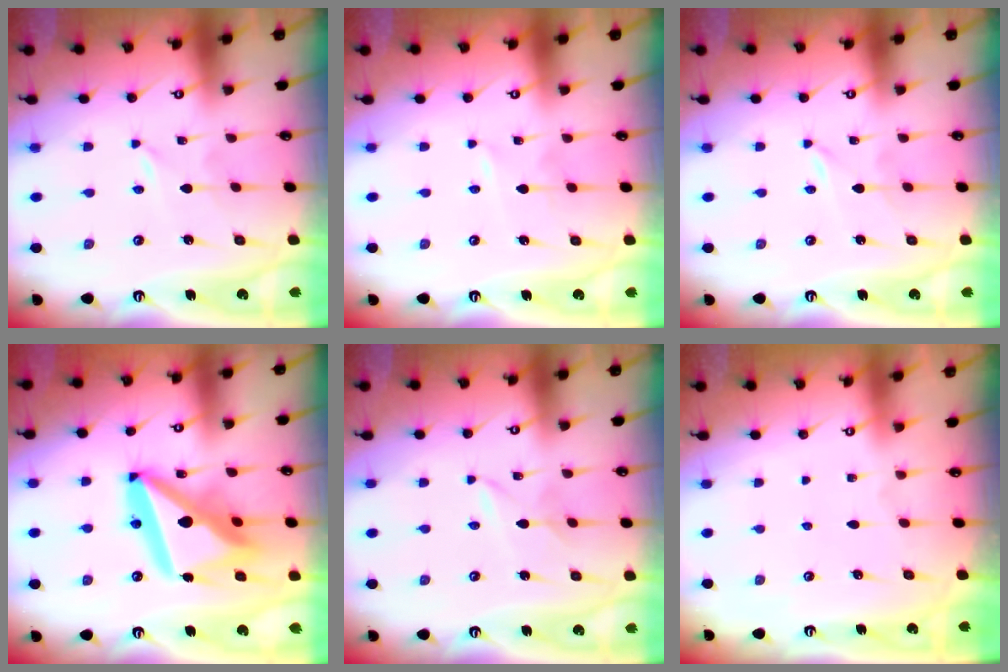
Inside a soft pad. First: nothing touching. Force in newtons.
{"total": 1.5, "press": 1.5, "slide": 0.2}
{"total": 0.0}
{"total": 20.0, "press": 19.9, "slide": 2.5}
{"total": 1.4, "press": 1.4, "slide": 0.2}
{"total": 0.0}